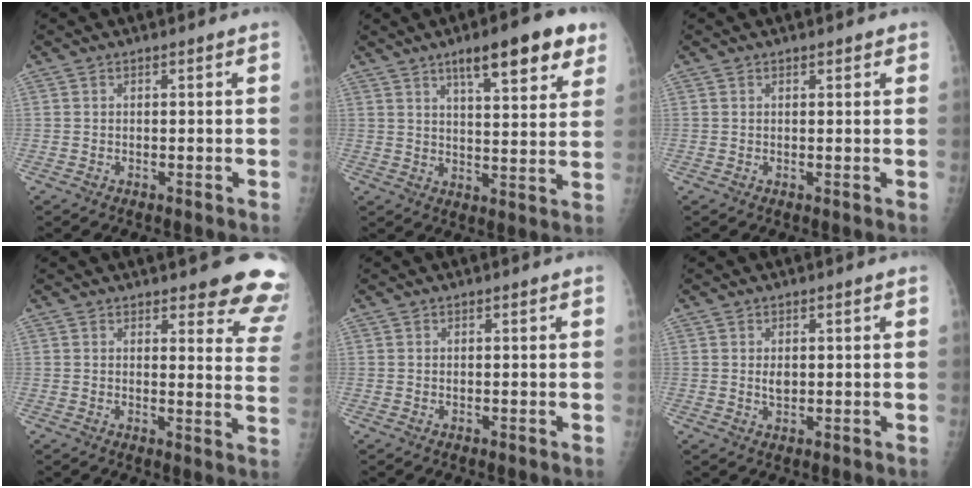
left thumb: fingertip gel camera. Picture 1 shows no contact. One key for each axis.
{"total": 14.1, "fx": 8.3, "fy": 4.0, "fz": 10.6, "tx": -0.119, "ty": -0.030, "tz": 0.118}
{"total": 1.0, "fx": 0.7, "fy": 0.4, "fz": 0.5, "tx": -0.003, "ty": -0.003, "tz": 0.008}
{"total": 12.1, "fx": 10.5, "fy": 3.3, "fz": 5.1, "tx": -0.010, "ty": -0.072, "tz": 0.095}
{"total": 0.0}
{"total": 2.0, "fx": 0.4, "fy": 1.3, "fz": 1.5, "tx": -0.020, "ty": -0.004, "tz": 0.009}